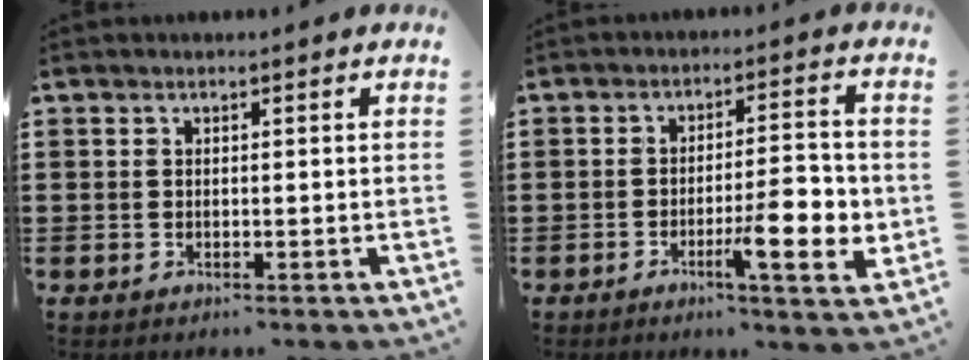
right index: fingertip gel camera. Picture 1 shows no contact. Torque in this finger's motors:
{"motor_torque": [0.66, -0.12, 0.34, 0.10]}